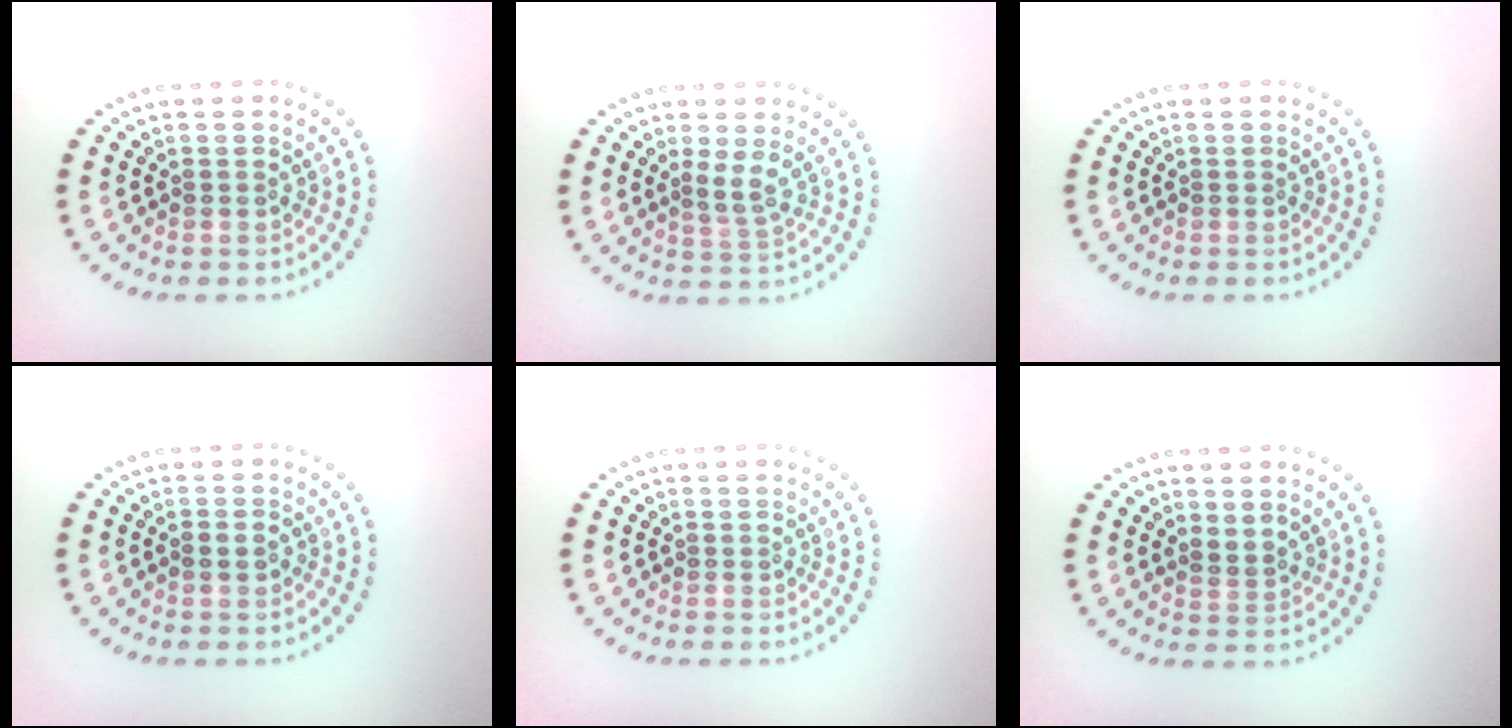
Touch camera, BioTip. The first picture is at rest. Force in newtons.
{"total": 1.9, "press": 1.3, "slide": 1.4}
{"total": 0.0}
{"total": 1.0, "press": 0.9, "slide": 0.3}
{"total": 0.0}
{"total": 1.0, "press": 0.5, "slide": 0.8}